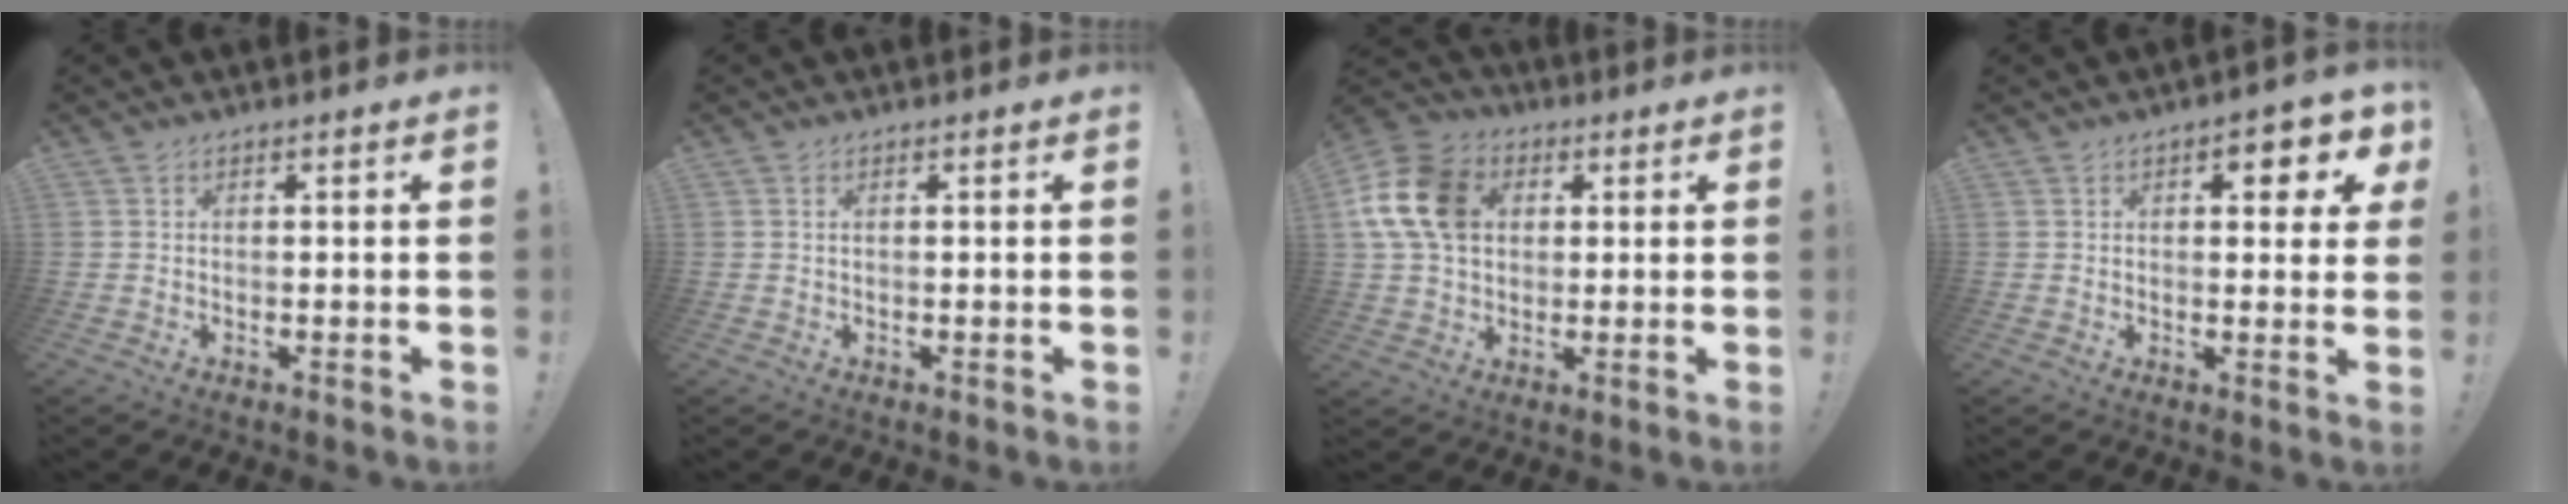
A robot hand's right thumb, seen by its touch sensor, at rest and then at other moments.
{"total": 0.5, "force": [0.1, 0.0, 0.5], "torque": [-0.011, 0.001, 0.002]}
{"total": 16.6, "force": [3.7, 12.7, 10.1], "torque": [-0.169, 0.002, 0.076]}
{"total": 5.8, "force": [2.3, 2.5, 4.7], "torque": [-0.043, -0.010, 0.031]}